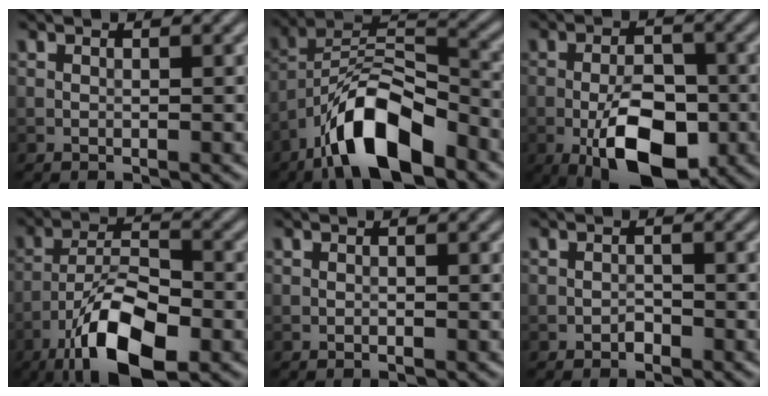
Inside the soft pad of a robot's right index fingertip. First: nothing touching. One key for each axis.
{"total": 10.4, "fx": -6.5, "fy": 3.7, "fz": 7.2, "tx": -0.123, "ty": 0.012, "tz": -0.125}
{"total": 8.4, "fx": -3.4, "fy": 4.0, "fz": 6.5, "tx": -0.117, "ty": -0.004, "tz": -0.064}
{"total": 10.4, "fx": -5.6, "fy": 3.8, "fz": 7.9, "tx": -0.146, "ty": 0.005, "tz": -0.103}
{"total": 0.0}
{"total": 0.8, "fx": -0.6, "fy": 0.4, "fz": 0.3, "tx": -0.002, "ty": 0.000, "tz": -0.011}